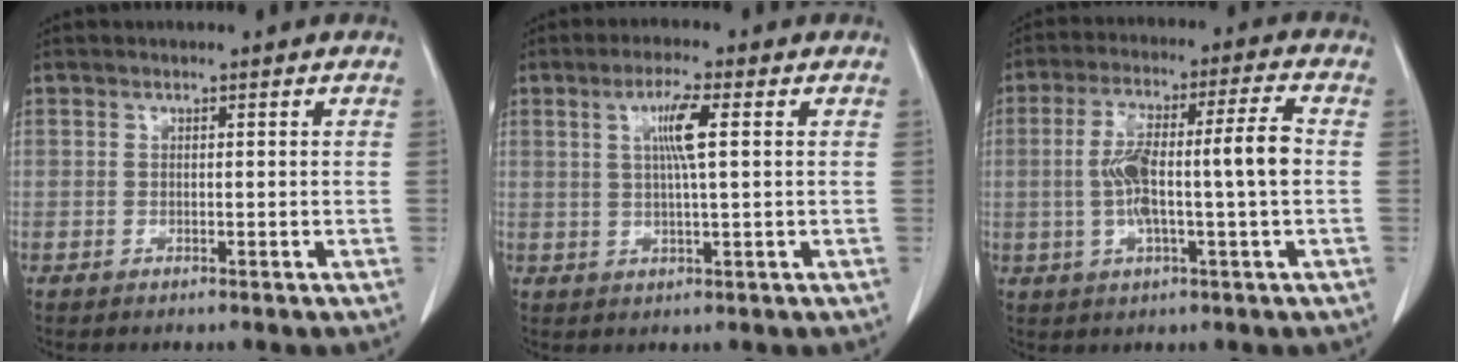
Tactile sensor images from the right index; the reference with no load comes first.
{"total": 5.2, "force": [1.3, 0.0, 5.0], "torque": [-0.092, 0.001, 0.025]}
{"total": 11.4, "force": [-0.5, 0.7, 11.3], "torque": [-0.208, 0.023, -0.010]}